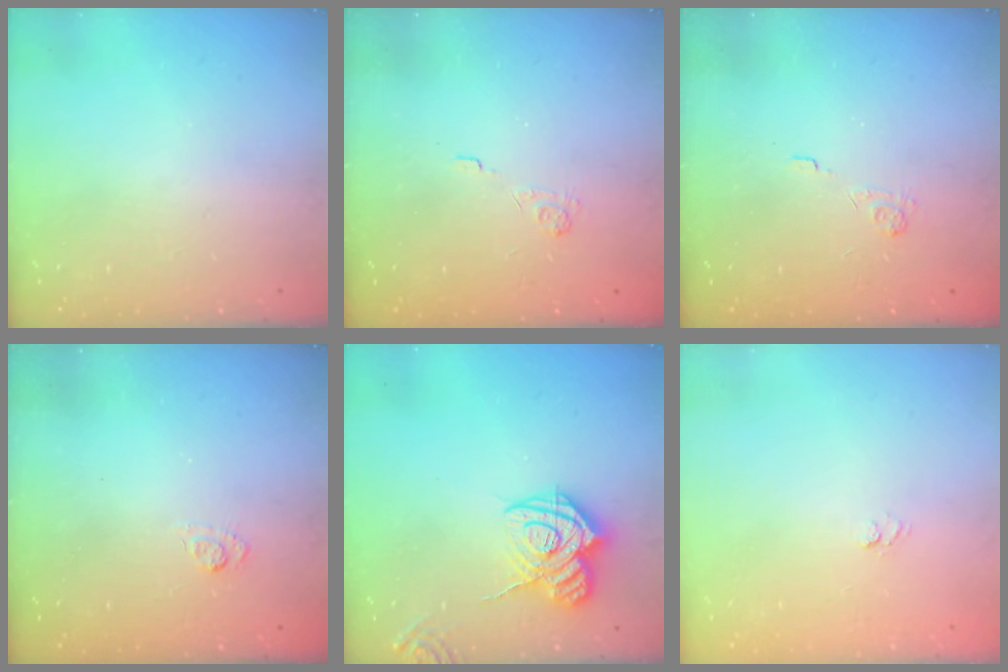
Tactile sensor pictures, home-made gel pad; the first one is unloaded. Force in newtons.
{"total": 2.1, "press": 1.5, "slide": 1.4}
{"total": 2.1, "press": 1.5, "slide": 1.4}
{"total": 2.7, "press": 2.3, "slide": 1.5}
{"total": 14.7, "press": 14.6, "slide": 1.5}
{"total": 3.6, "press": 3.4, "slide": 1.1}